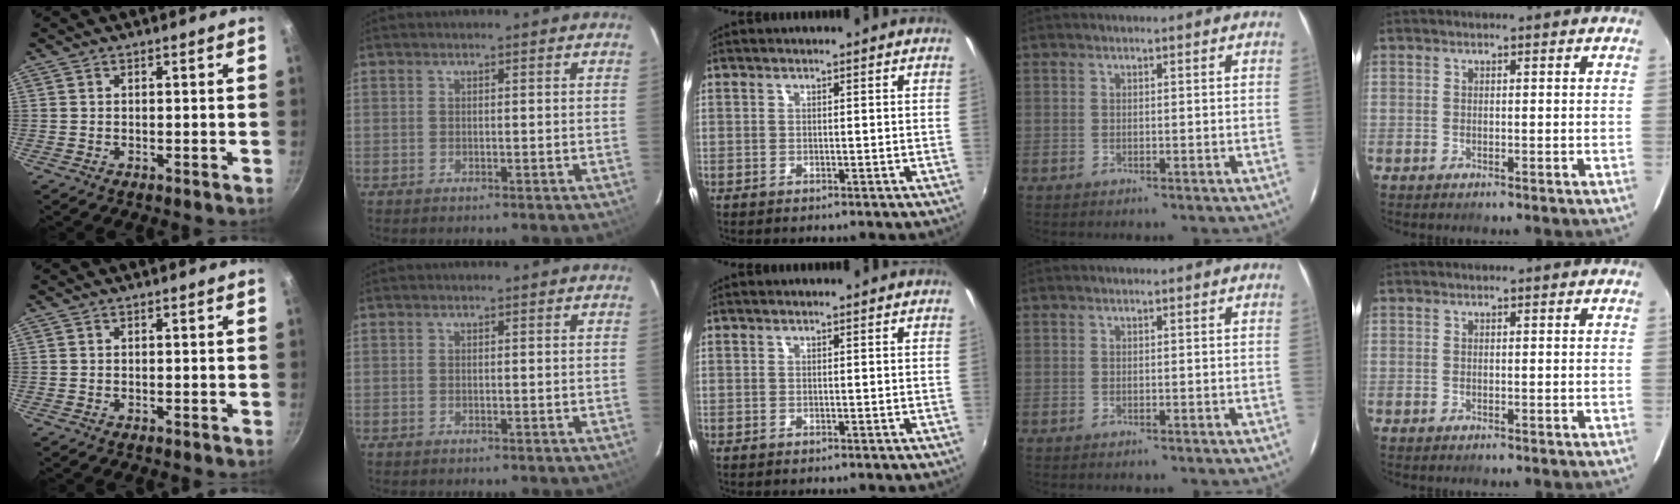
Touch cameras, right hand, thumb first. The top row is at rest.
{}